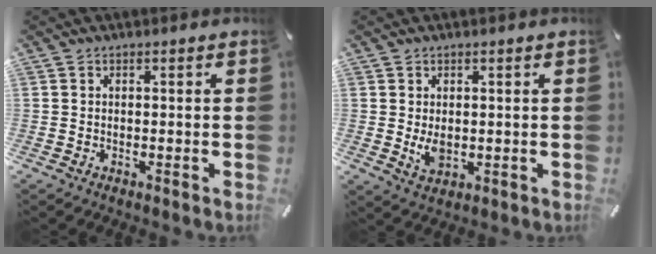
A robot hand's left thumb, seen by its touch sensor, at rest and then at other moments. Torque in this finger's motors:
{"motor_torque": [0.53, 0.83, 0.49, -0.16, 0.00]}